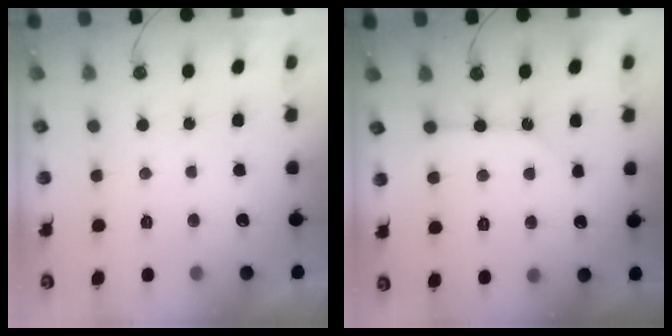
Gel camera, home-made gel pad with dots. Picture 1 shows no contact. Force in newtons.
{"total": 4.6, "press": 4.6, "slide": 0.5}